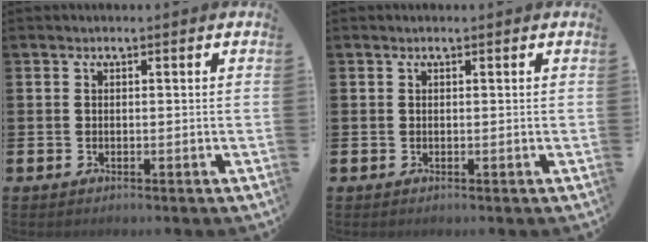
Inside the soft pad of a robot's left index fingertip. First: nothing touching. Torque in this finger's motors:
{"motor_torque": [0.78, -1.07, -0.02, 0.01]}